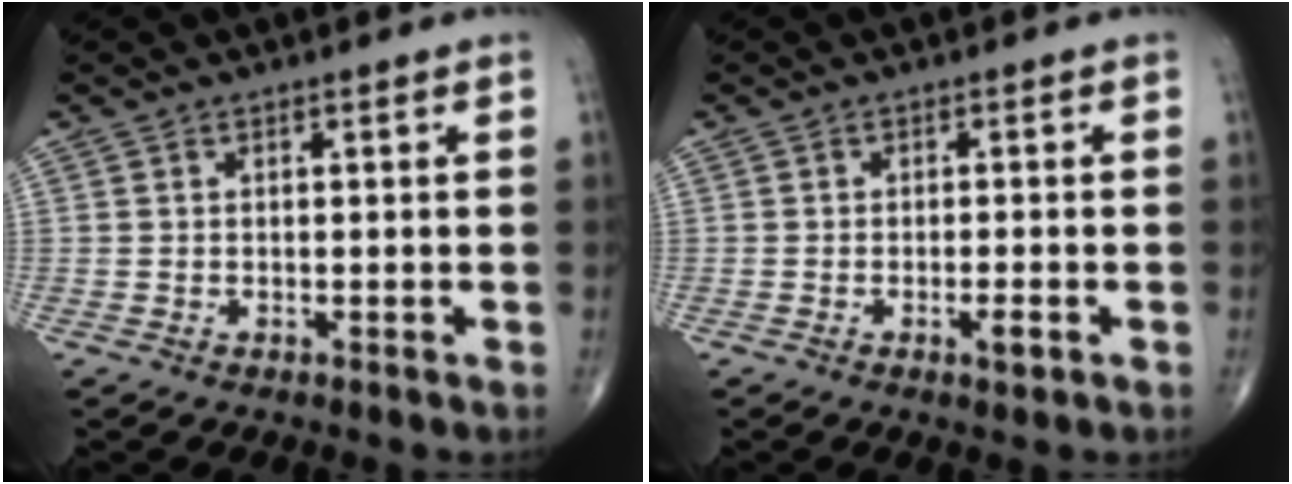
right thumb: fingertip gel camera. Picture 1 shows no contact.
{"total": 2.4, "force": [-1.0, 0.6, 2.1], "torque": [-0.033, -0.001, -0.017]}